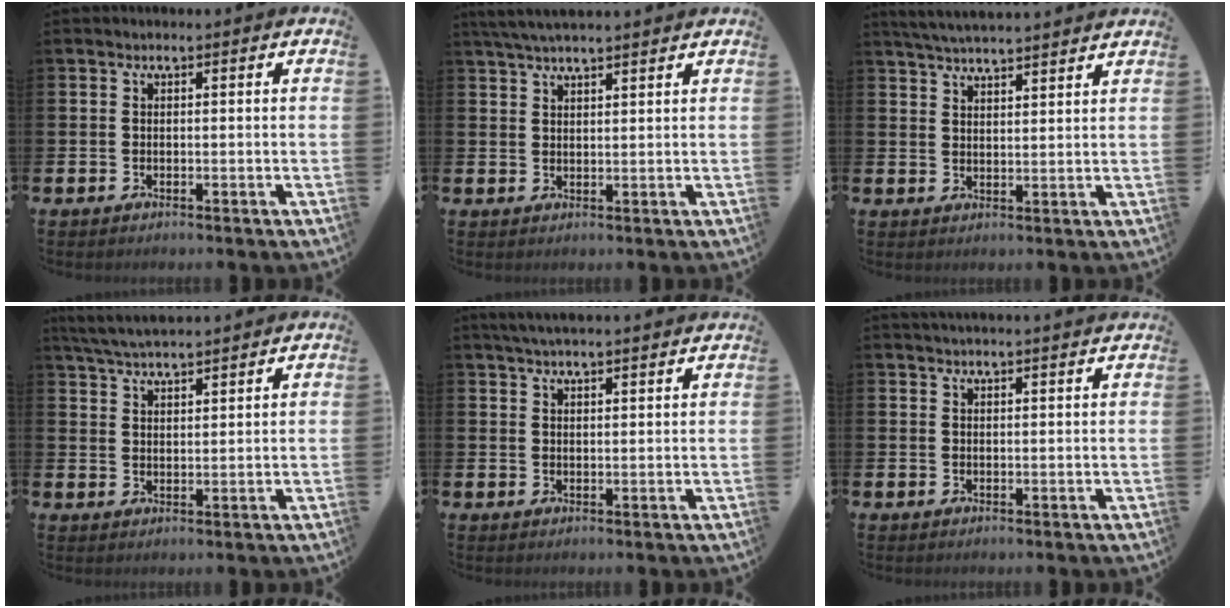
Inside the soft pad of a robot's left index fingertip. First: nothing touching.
{"total": 3.8, "force": [3.5, 0.2, 1.4], "torque": [-0.029, -0.006, 0.064]}
{"total": 4.3, "force": [4.3, -0.1, 0.5], "torque": [-0.028, -0.018, 0.079]}
{"total": 4.9, "force": [4.7, 0.3, 1.0], "torque": [-0.035, -0.019, 0.087]}
{"total": 3.6, "force": [3.5, -0.1, 0.8], "torque": [-0.022, -0.009, 0.064]}
{"total": 2.1, "force": [2.0, -0.3, 0.1], "torque": [0.004, -0.013, 0.035]}